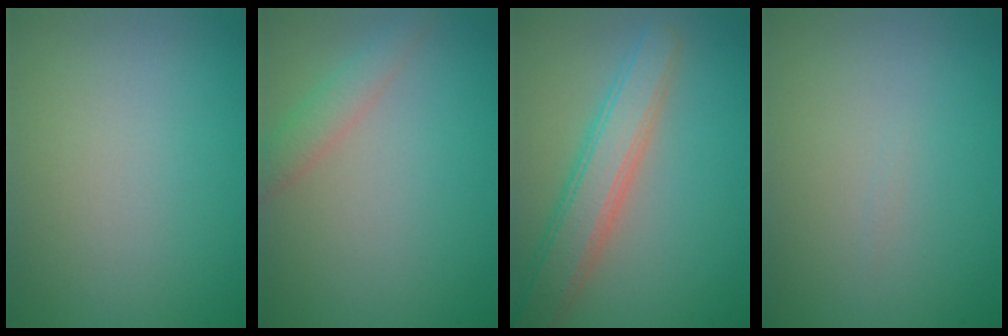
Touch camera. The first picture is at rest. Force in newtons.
{"total": 2.1, "press": 2.1, "slide": 0.2}
{"total": 5.1, "press": 5.1, "slide": 0.6}
{"total": 0.0}